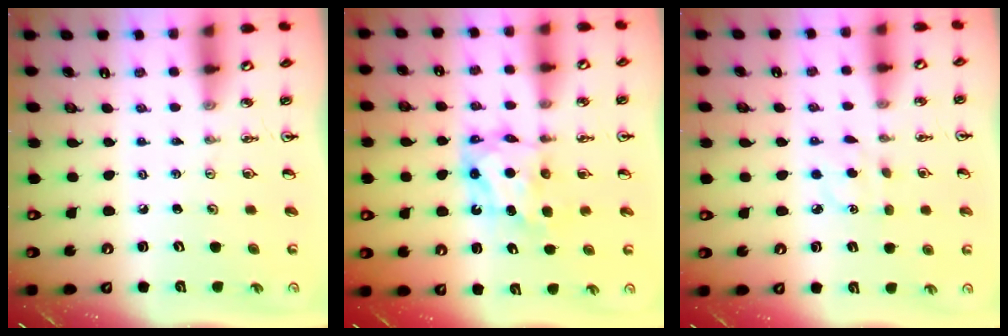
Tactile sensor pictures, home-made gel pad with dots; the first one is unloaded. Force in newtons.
{"total": 6.5, "press": 6.5, "slide": 0.2}
{"total": 3.2, "press": 3.2, "slide": 0.6}